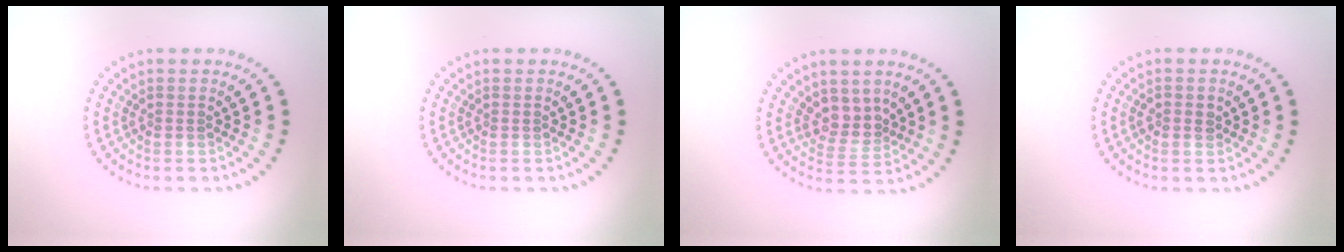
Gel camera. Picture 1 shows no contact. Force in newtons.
{"total": 0.0}
{"total": 2.6, "press": 2.0, "slide": 1.5}
{"total": 1.2, "press": 1.2, "slide": 0.2}